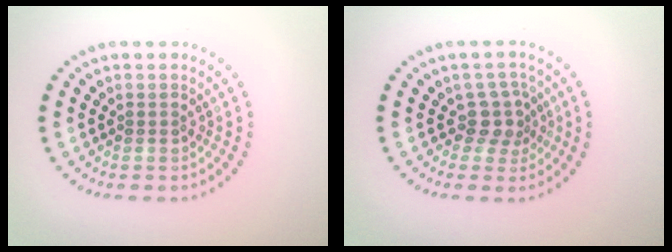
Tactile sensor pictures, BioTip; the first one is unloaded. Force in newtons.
{"total": 2.5, "press": 1.9, "slide": 1.6}